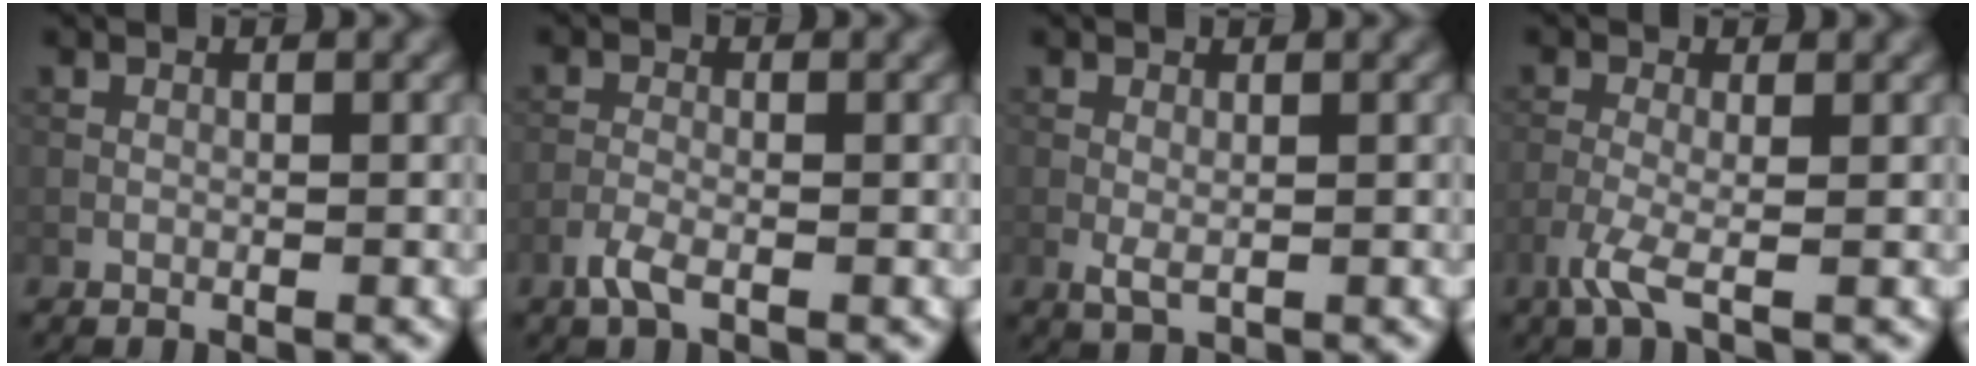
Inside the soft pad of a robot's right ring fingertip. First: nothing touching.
{"total": 1.7, "force": [-1.0, 0.4, 1.2], "torque": [-0.033, -0.001, -0.026]}
{"total": 1.3, "force": [-0.1, 0.7, 1.1], "torque": [-0.026, -0.004, -0.002]}
{"total": 2.6, "force": [-1.2, 0.4, 2.3], "torque": [-0.055, 0.000, -0.035]}